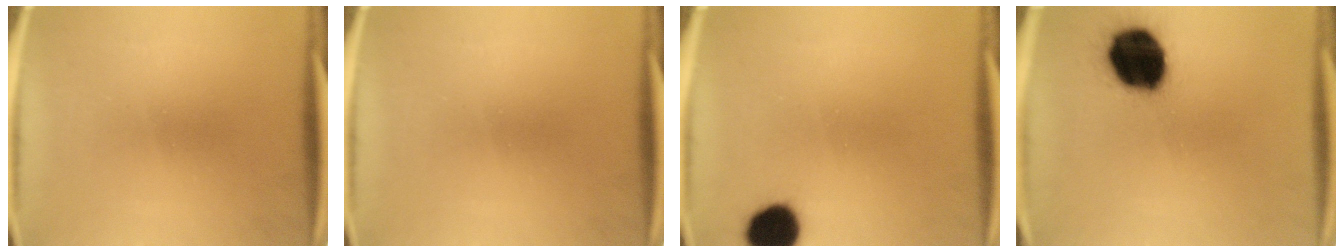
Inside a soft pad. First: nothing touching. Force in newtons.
{"total": 0.0}
{"total": 9.1}
{"total": 19.6}